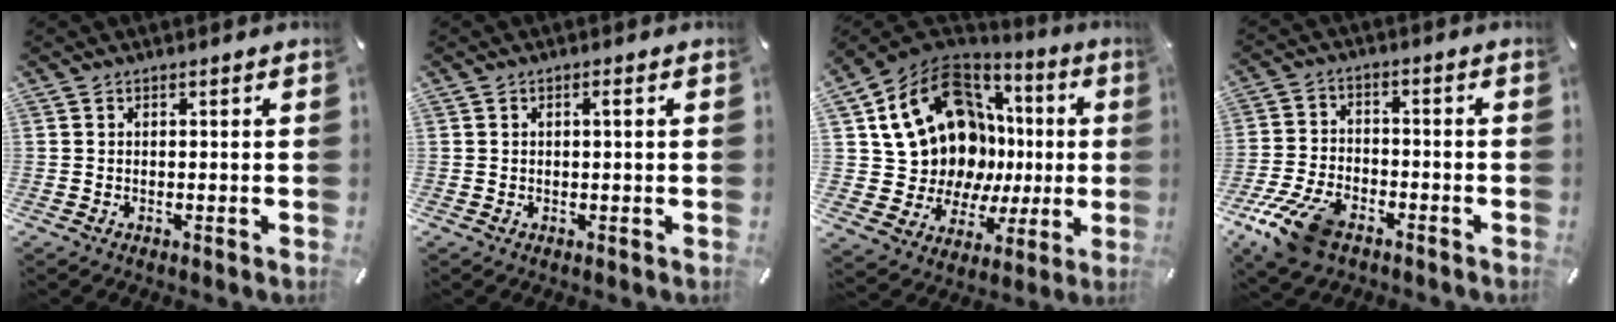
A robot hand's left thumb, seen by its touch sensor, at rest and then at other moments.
{"total": 1.4, "force": [0.3, 0.4, 1.3], "torque": [-0.025, 0.003, 0.004]}
{"total": 19.8, "force": [7.5, 14.7, 11.1], "torque": [-0.199, -0.062, 0.158]}
{"total": 11.7, "force": [-7.1, 6.5, 6.7], "torque": [-0.136, 0.032, -0.128]}